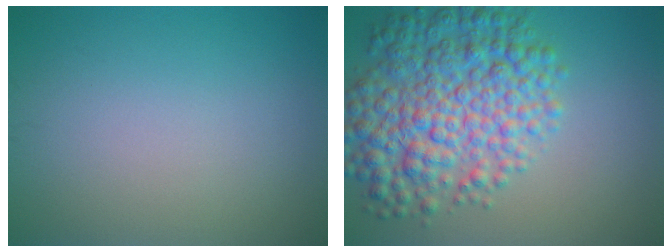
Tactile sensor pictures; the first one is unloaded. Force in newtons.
{"total": 8.9, "press": 8.9, "slide": 0.2}